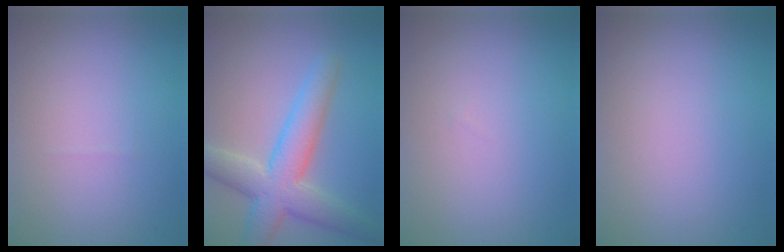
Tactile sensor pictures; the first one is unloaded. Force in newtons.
{"total": 6.4, "press": 6.4, "slide": 0.3}
{"total": 0.0}
{"total": 0.0}